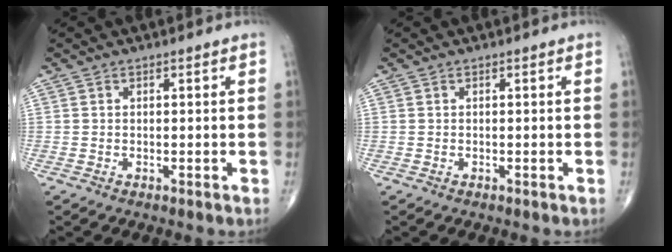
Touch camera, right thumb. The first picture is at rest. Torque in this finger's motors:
{"motor_torque": [0.22, -0.02, 0.07, 0.15, 0.00]}